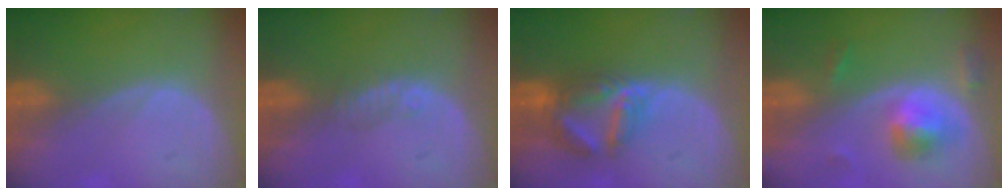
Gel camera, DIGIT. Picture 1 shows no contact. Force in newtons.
{"total": 1.5, "press": 1.3, "slide": 0.9}
{"total": 6.5, "press": 6.4, "slide": 1.2}
{"total": 5.6, "press": 5.2, "slide": 2.0}